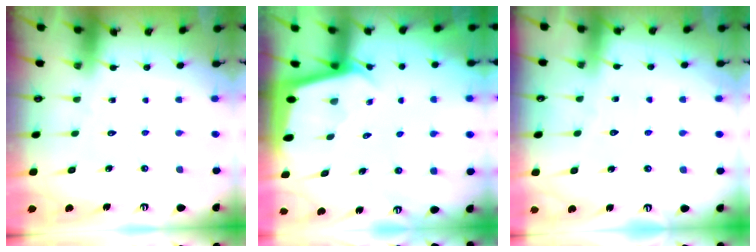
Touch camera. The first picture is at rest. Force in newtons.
{"total": 1.9, "press": 1.9, "slide": 0.1}
{"total": 3.3, "press": 3.3, "slide": 0.2}